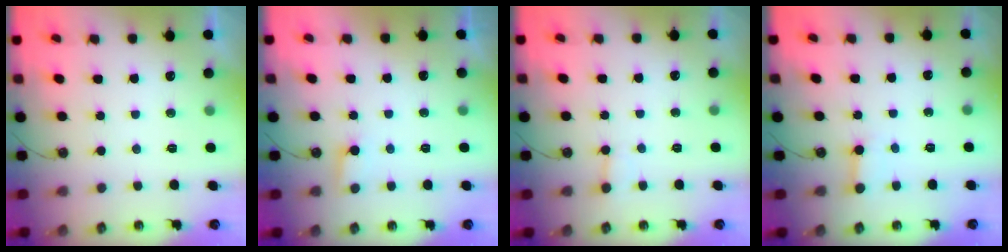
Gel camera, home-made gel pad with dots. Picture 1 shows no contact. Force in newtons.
{"total": 4.6, "press": 4.6, "slide": 0.4}
{"total": 2.0, "press": 2.0, "slide": 0.1}
{"total": 3.1, "press": 3.0, "slide": 0.3}